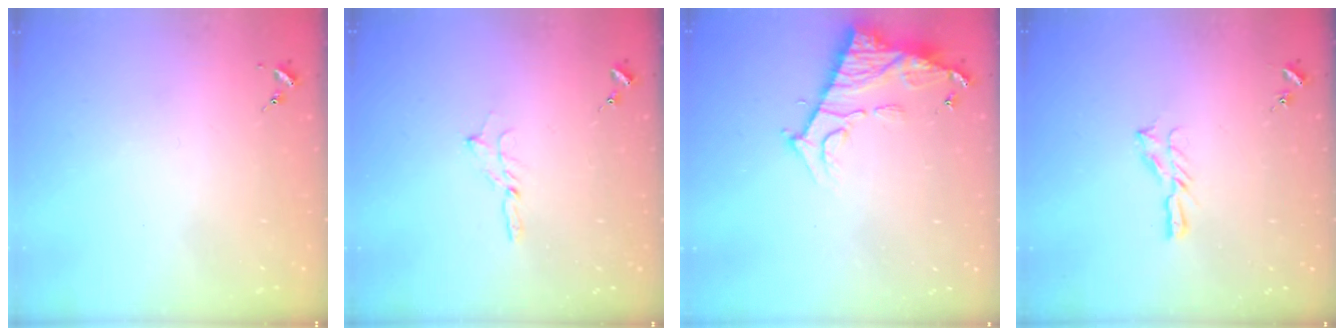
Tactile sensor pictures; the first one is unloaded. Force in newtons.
{"total": 2.3, "press": 2.3, "slide": 0.2}
{"total": 11.7, "press": 11.6, "slide": 0.8}
{"total": 5.1, "press": 5.1, "slide": 0.5}